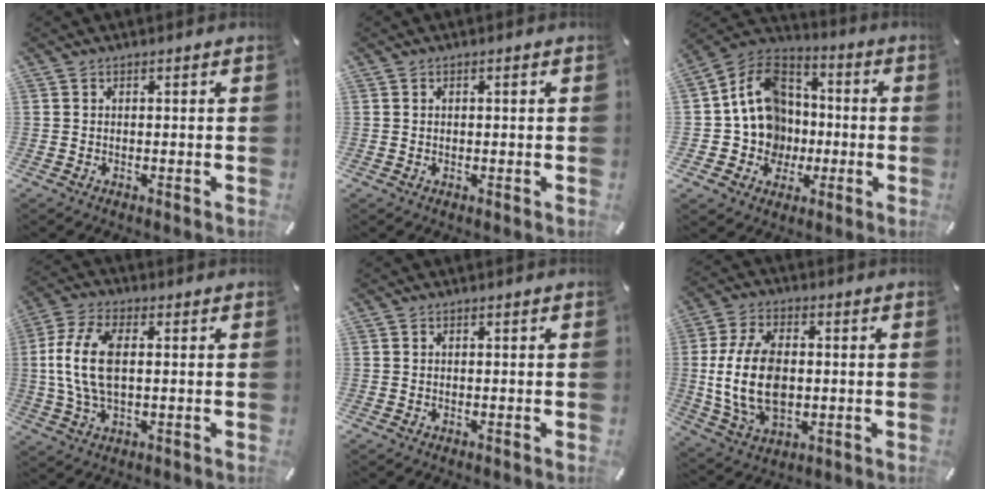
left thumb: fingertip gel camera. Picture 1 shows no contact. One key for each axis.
{"total": 0.7, "fx": 0.1, "fy": 0.3, "fz": 0.7, "tx": -0.014, "ty": 0.002, "tz": 0.002}
{"total": 14.9, "fx": -1.9, "fy": 13.7, "fz": 5.4, "tx": -0.112, "ty": 0.011, "tz": -0.024}
{"total": 11.7, "fx": 1.0, "fy": 5.8, "fz": 10.1, "tx": -0.228, "ty": -0.007, "tz": 0.016}
{"total": 0.0}
{"total": 14.9, "fx": -0.3, "fy": 9.9, "fz": 11.2, "tx": -0.254, "ty": 0.004, "tz": -0.001}